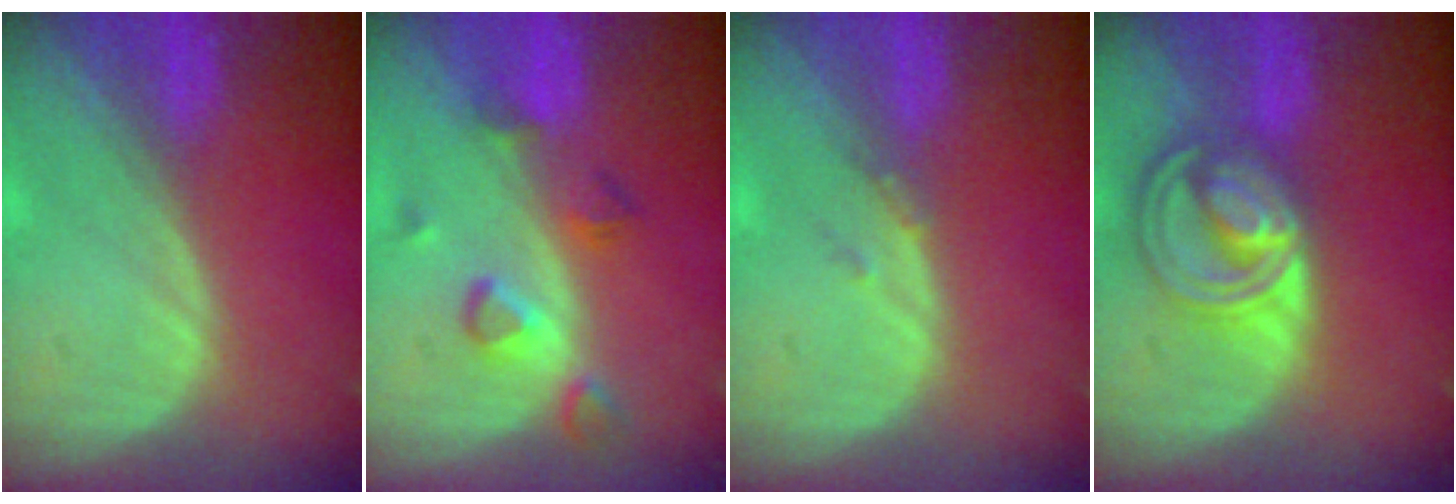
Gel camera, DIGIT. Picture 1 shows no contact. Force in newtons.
{"total": 4.8, "press": 4.8, "slide": 0.7}
{"total": 1.2, "press": 1.0, "slide": 0.6}
{"total": 8.5, "press": 7.2, "slide": 4.5}